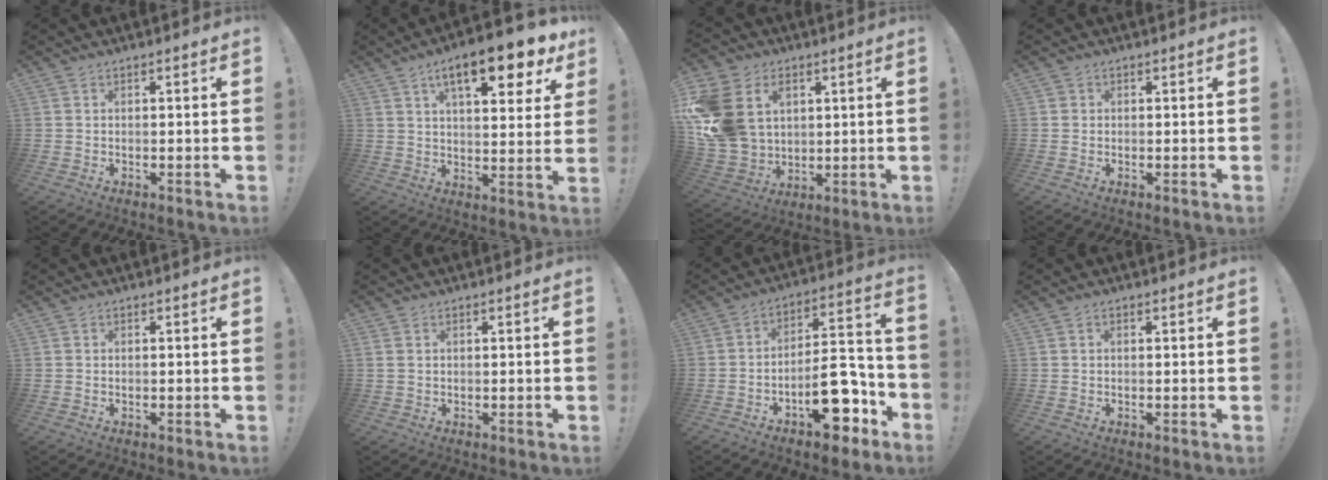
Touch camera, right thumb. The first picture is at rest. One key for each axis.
{"total": 15.1, "fx": 8.1, "fy": 4.5, "fz": 11.9, "tx": -0.182, "ty": -0.036, "tz": 0.125}
{"total": 18.9, "fx": 5.2, "fy": 14.7, "fz": 10.6, "tx": -0.218, "ty": -0.021, "tz": 0.103}
{"total": 0.9, "fx": 0.4, "fy": 0.9, "fz": 0.1, "tx": 0.004, "ty": -0.001, "tz": 0.006}
{"total": 0.0}
{"total": 1.2, "fx": 0.5, "fy": 0.9, "fz": 0.6, "tx": -0.018, "ty": 0.003, "tz": 0.011}
{"total": 16.3, "fx": -8.2, "fy": 7.6, "fz": 11.9, "tx": -0.141, "ty": 0.071, "tz": -0.125}
{"total": 0.6, "fx": 0.0, "fy": 0.4, "fz": 0.3, "tx": -0.003, "ty": 0.001, "tz": 0.000}